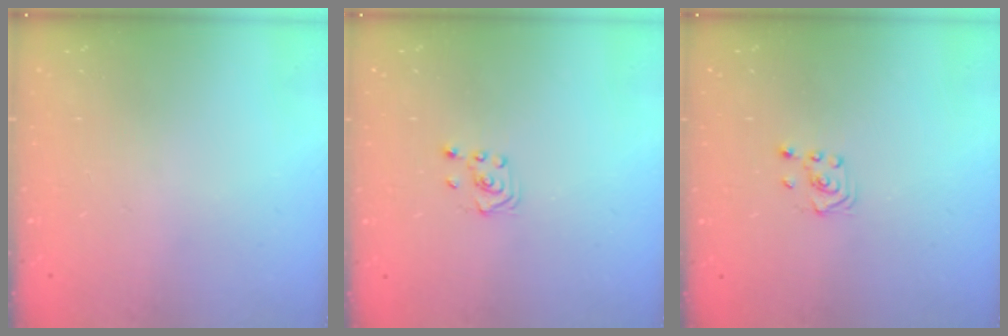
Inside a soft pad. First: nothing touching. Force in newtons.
{"total": 1.9, "press": 1.8, "slide": 0.6}
{"total": 1.9, "press": 1.8, "slide": 0.6}